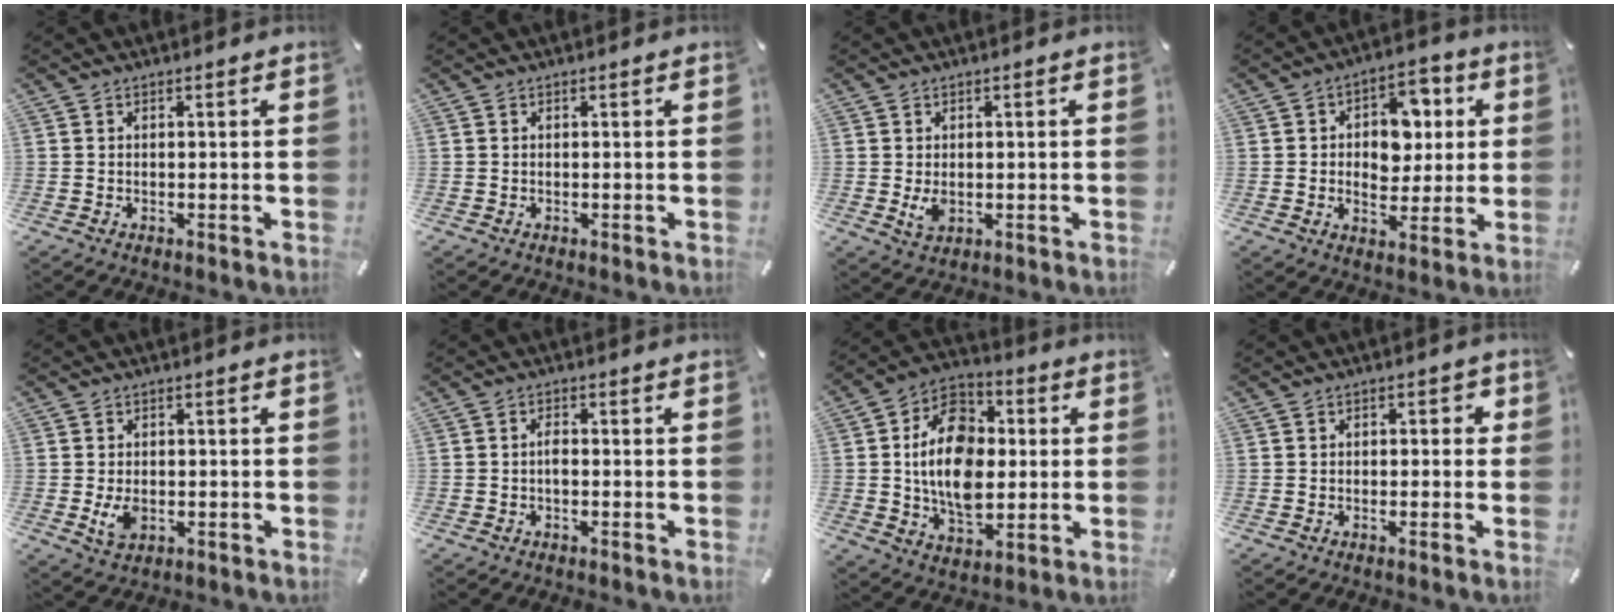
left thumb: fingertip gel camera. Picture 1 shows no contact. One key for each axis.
{"total": 0.0}
{"total": 3.3, "fx": -0.4, "fy": 2.4, "fz": 2.3, "tx": -0.046, "ty": -0.005, "tz": -0.009}
{"total": 10.7, "fx": 1.3, "fy": 8.2, "fz": 6.8, "tx": -0.093, "ty": 0.007, "tz": 0.024}
{"total": 4.5, "fx": -0.8, "fy": 3.2, "fz": 3.1, "tx": -0.067, "ty": -0.006, "tz": -0.018}
{"total": 1.9, "fx": -0.4, "fy": 0.9, "fz": 1.6, "tx": -0.033, "ty": 0.004, "tz": -0.009}
{"total": 17.2, "fx": 0.3, "fy": 12.6, "fz": 11.8, "tx": -0.226, "ty": 0.014, "tz": 0.003}
{"total": 1.7, "fx": -0.6, "fy": 1.3, "fz": 1.0, "tx": -0.019, "ty": 0.009, "tz": -0.014}